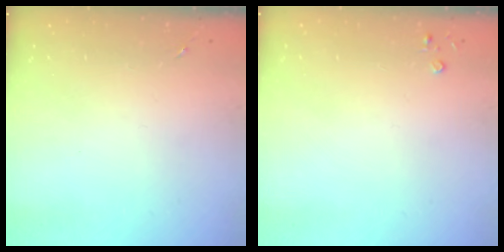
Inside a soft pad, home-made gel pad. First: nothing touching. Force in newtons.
{"total": 2.2, "press": 2.2, "slide": 0.3}